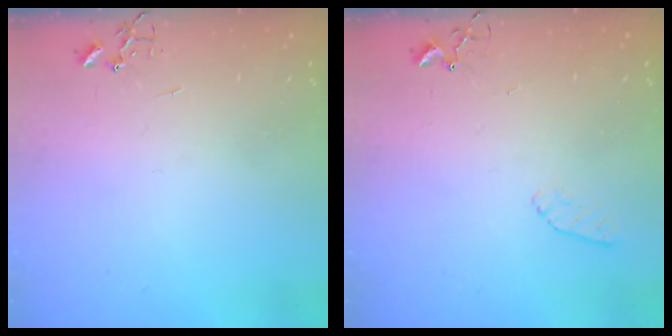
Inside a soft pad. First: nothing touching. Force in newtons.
{"total": 6.6, "press": 6.5, "slide": 0.7}